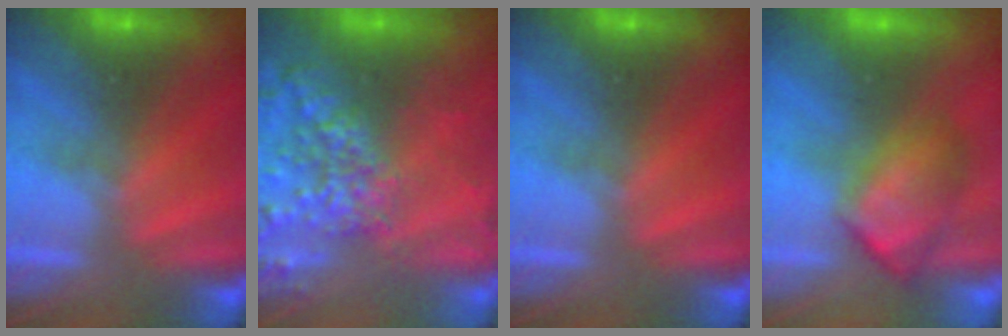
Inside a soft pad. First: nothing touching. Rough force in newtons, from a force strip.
{"total": 8.6}
{"total": 0.0}
{"total": 5.0}